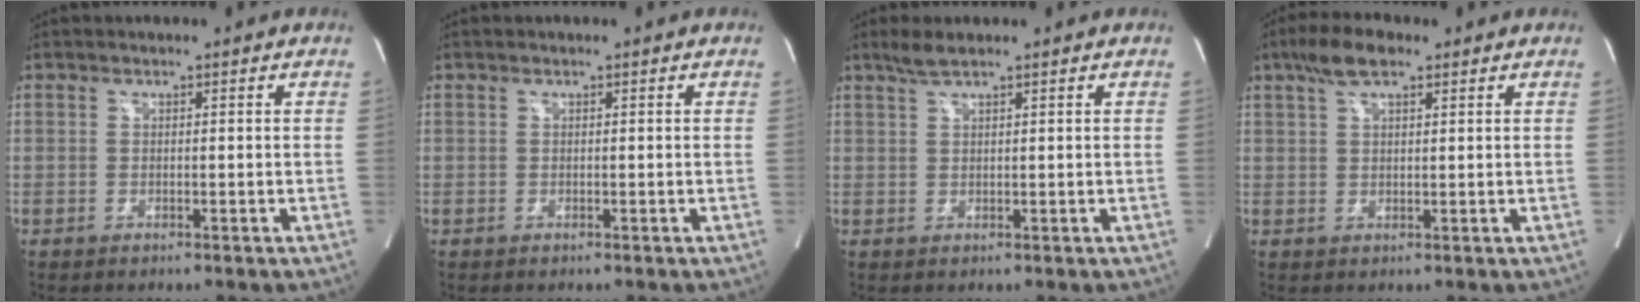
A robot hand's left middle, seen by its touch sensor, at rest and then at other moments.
{"total": 0.0}
{"total": 2.4, "force": [1.9, 0.0, 1.4], "torque": [-0.038, 0.005, 0.042]}
{"total": 5.5, "force": [3.5, 1.7, 3.9], "torque": [-0.083, 0.017, 0.065]}